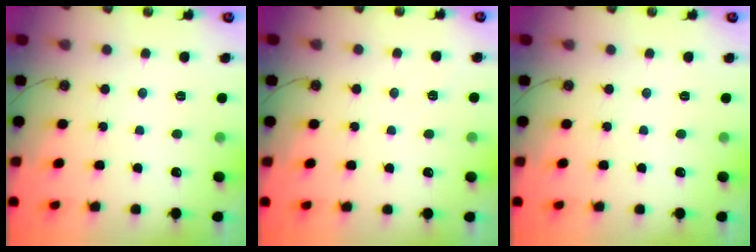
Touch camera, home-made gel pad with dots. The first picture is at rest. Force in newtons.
{"total": 4.5, "press": 3.2, "slide": 3.2}
{"total": 0.0}